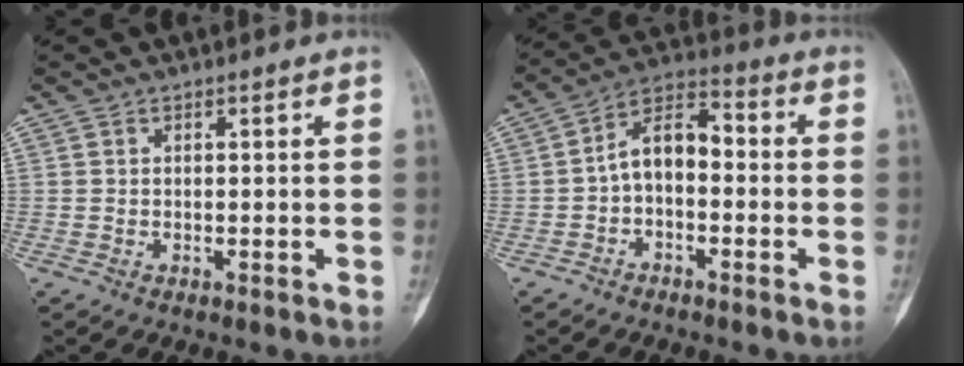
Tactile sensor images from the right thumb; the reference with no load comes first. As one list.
[{"total": 8.6, "force": [-1.2, 5.2, 6.7], "torque": [-0.099, 0.041, -0.037]}]